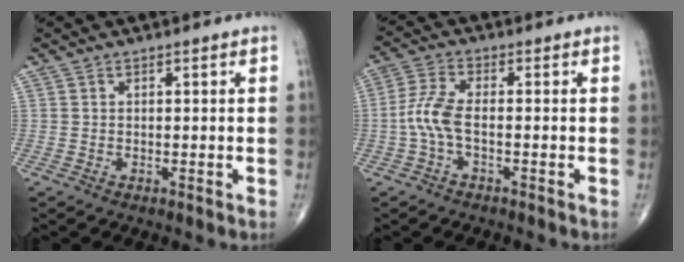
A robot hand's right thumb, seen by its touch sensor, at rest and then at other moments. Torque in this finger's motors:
{"motor_torque": [-0.28, 0.30, 0.52, -0.30, 0.15]}